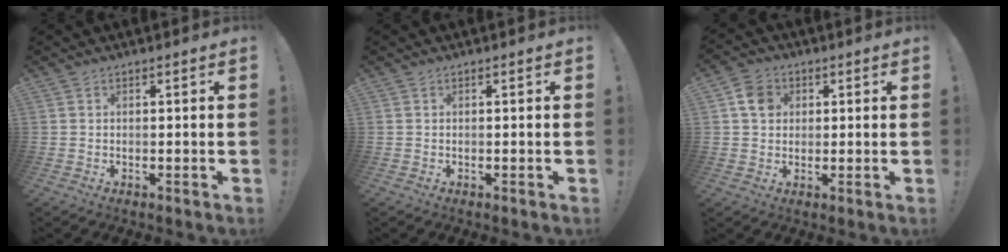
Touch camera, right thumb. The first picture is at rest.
{"total": 0.0}
{"total": 6.9, "force": [2.1, 5.8, 2.9], "torque": [-0.036, 0.001, 0.042]}